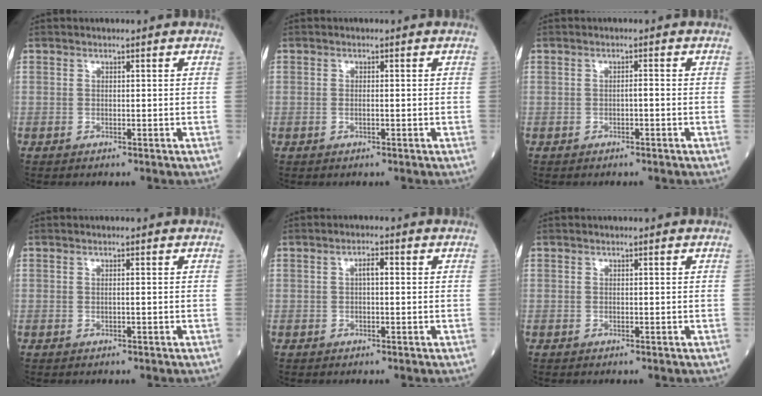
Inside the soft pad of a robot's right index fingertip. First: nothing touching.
{"total": 0.7, "force": [-0.2, 0.1, 0.6], "torque": [-0.018, -0.001, -0.002]}
{"total": 0.8, "force": [-0.4, 0.0, 0.7], "torque": [-0.014, 0.002, -0.007]}
{"total": 0.0}
{"total": 1.7, "force": [0.1, 0.5, 1.6], "torque": [-0.029, 0.004, 0.001]}
{"total": 0.0}